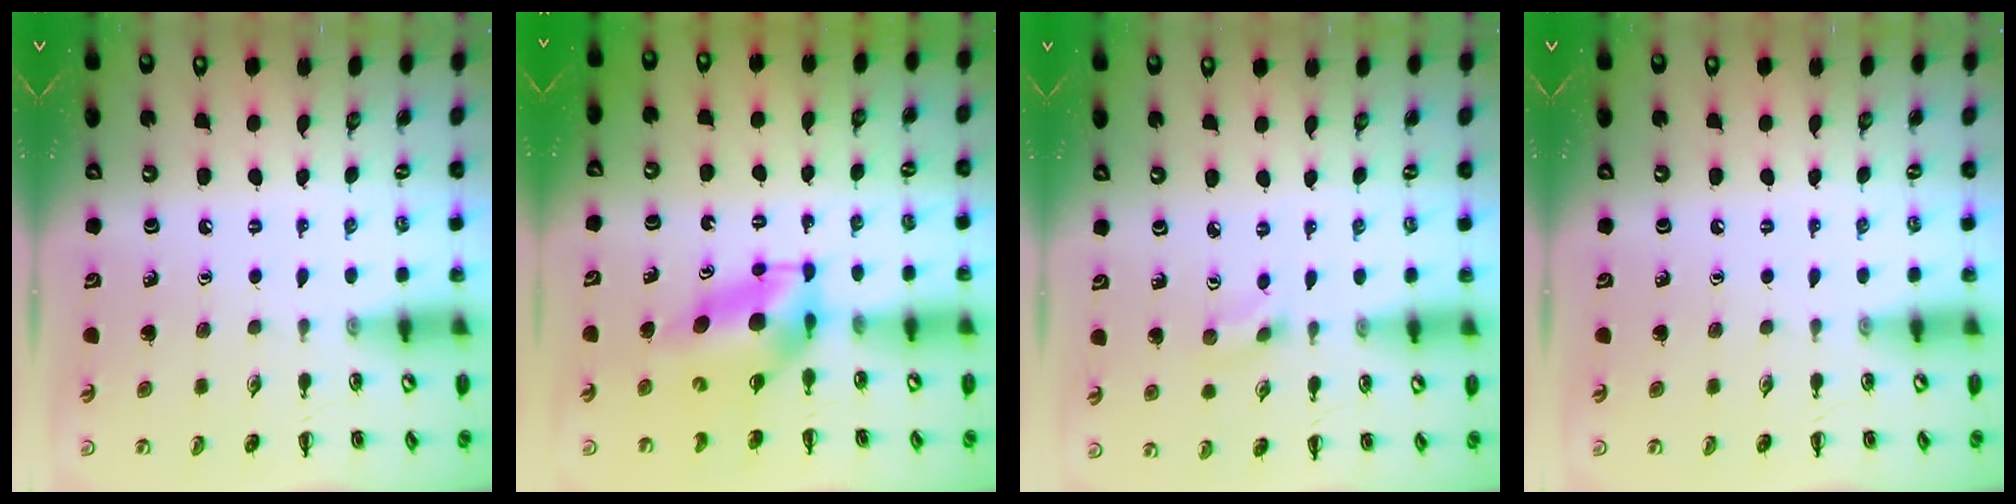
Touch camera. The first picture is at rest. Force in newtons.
{"total": 5.8, "press": 5.7, "slide": 0.8}
{"total": 1.7, "press": 1.6, "slide": 0.7}
{"total": 0.0}